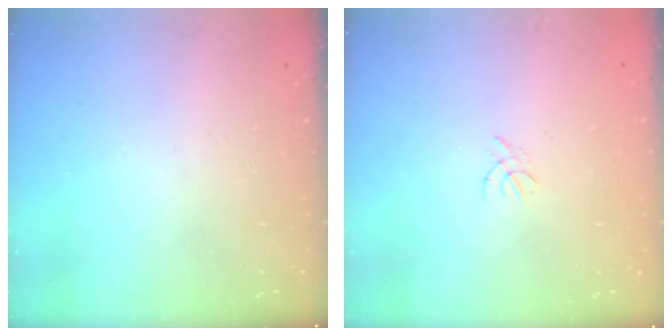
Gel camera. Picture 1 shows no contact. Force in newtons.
{"total": 0.8, "press": 0.7, "slide": 0.3}